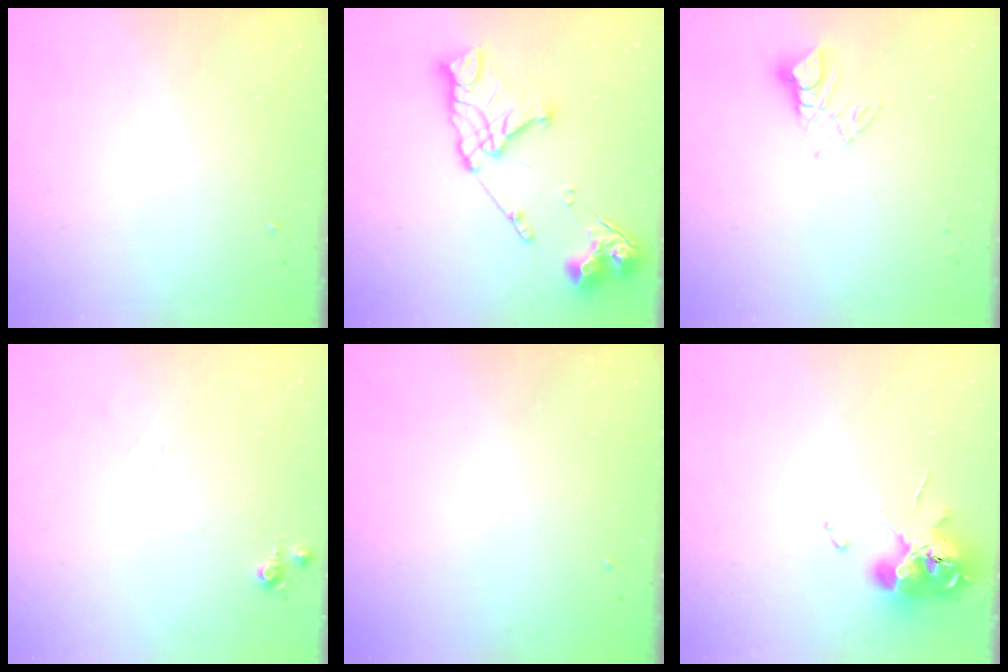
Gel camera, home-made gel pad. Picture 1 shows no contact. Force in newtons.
{"total": 17.1, "press": 17.0, "slide": 1.9}
{"total": 6.2, "press": 6.1, "slide": 0.4}
{"total": 4.2, "press": 4.2, "slide": 0.6}
{"total": 0.0}
{"total": 11.3, "press": 11.2, "slide": 1.6}